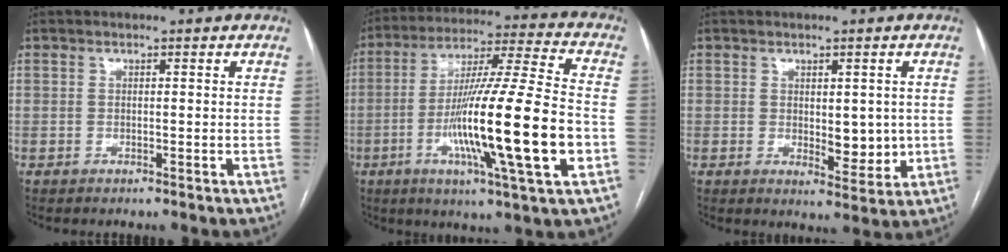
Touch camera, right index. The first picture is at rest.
{"total": 21.5, "force": [-5.3, 0.2, 20.8], "torque": [-0.359, -0.017, -0.095]}
{"total": 5.2, "force": [0.0, 2.5, 4.5], "torque": [-0.060, -0.011, 0.009]}